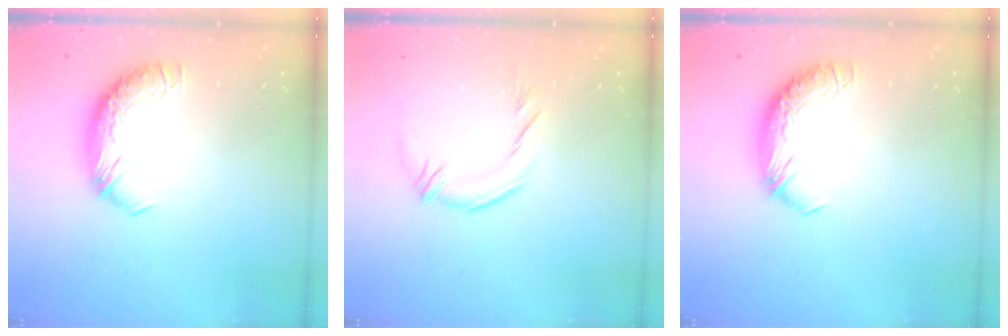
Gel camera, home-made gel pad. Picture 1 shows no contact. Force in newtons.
{"total": 1.8, "press": 0.7, "slide": 1.7}
{"total": 0.0}